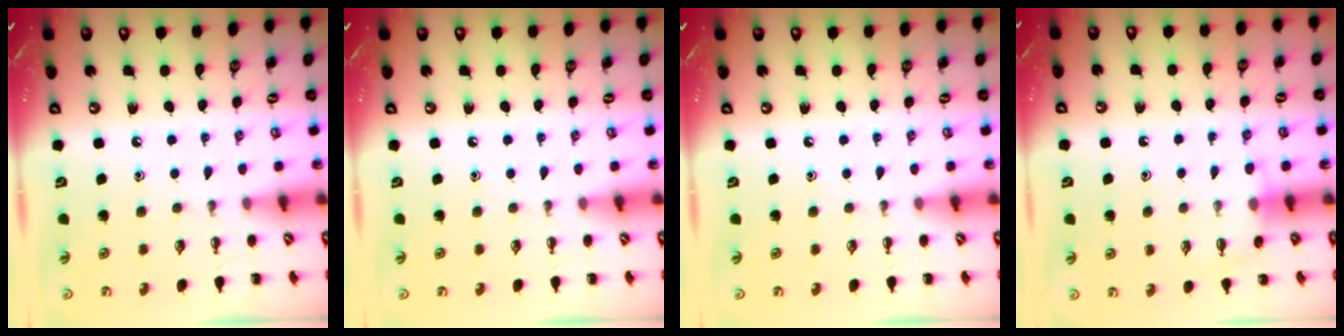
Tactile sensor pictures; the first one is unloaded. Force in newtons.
{"total": 0.0}
{"total": 0.0}
{"total": 6.3, "press": 6.1, "slide": 1.3}